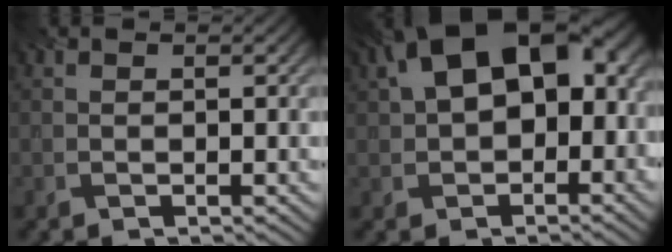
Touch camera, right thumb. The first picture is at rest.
{"total": 16.5, "force": [3.6, 9.7, 12.9], "torque": [-0.213, 0.020, 0.058]}